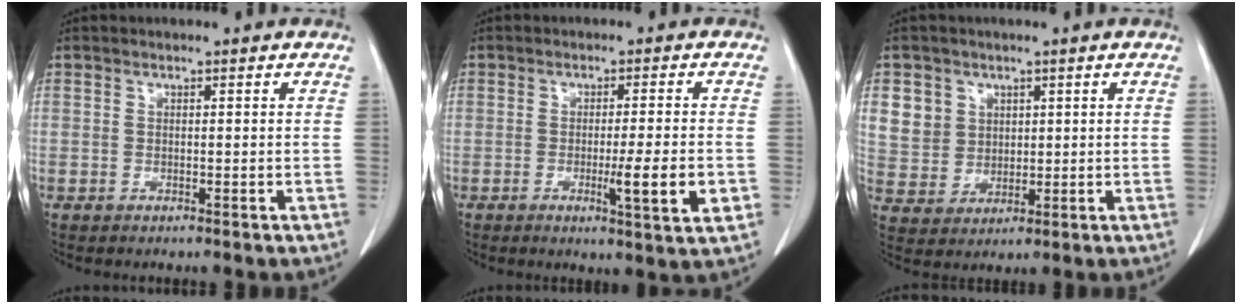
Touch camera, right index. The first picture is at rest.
{"total": 6.8, "force": [-1.7, -0.2, 6.6], "torque": [-0.095, -0.013, -0.025]}
{"total": 6.9, "force": [2.9, 6.2, 1.1], "torque": [-0.024, 0.011, 0.068]}